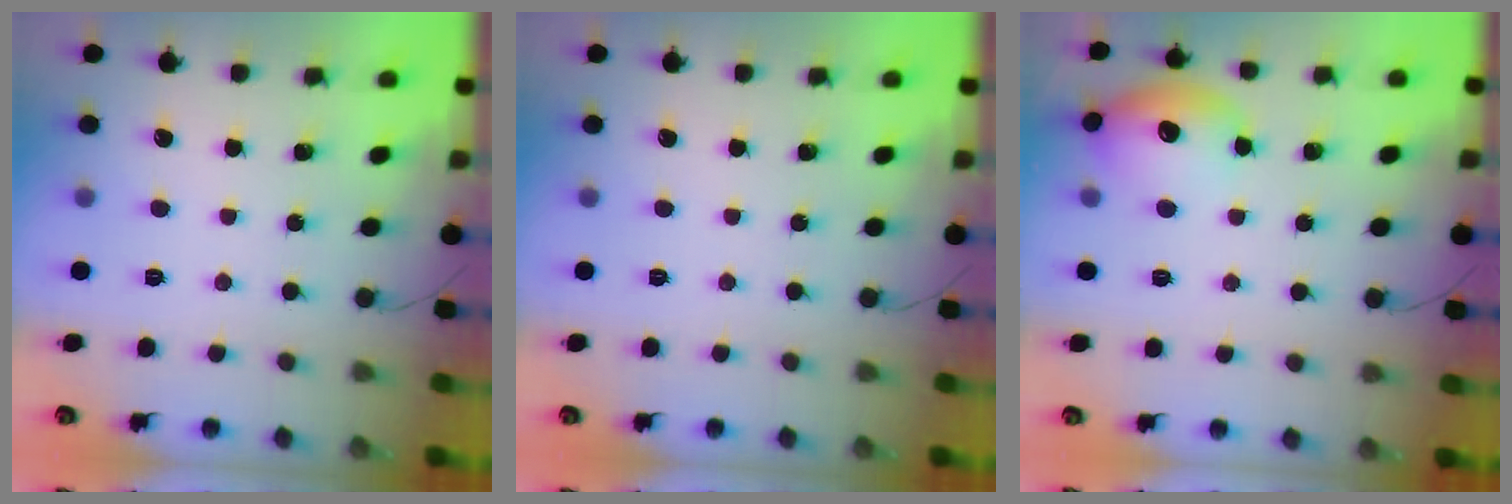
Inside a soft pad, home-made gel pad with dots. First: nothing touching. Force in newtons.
{"total": 0.0}
{"total": 16.8, "press": 13.5, "slide": 10.0}